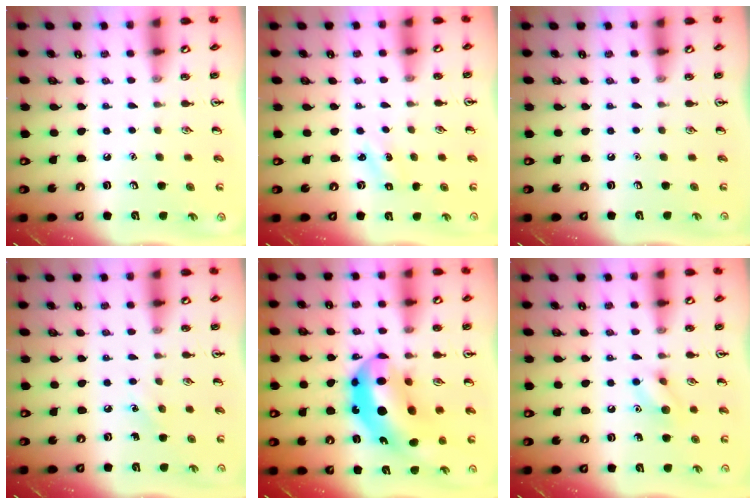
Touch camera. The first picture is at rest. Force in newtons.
{"total": 1.4, "press": 1.3, "slide": 0.6}
{"total": 0.0}
{"total": 3.7, "press": 3.5, "slide": 1.3}
{"total": 16.3, "press": 15.5, "slide": 5.1}
{"total": 7.7, "press": 7.7, "slide": 0.6}